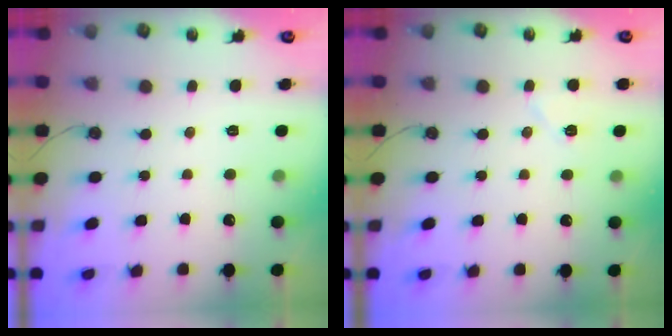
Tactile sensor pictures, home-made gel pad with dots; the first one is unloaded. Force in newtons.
{"total": 4.9, "press": 4.8, "slide": 1.0}